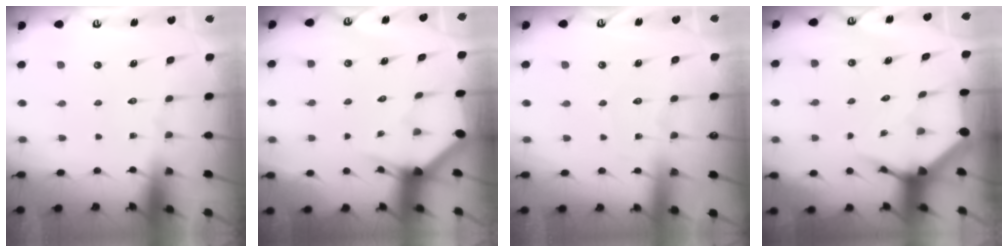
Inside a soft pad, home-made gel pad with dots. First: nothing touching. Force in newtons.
{"total": 3.1, "press": 3.1, "slide": 0.2}
{"total": 4.5, "press": 4.4, "slide": 0.7}
{"total": 3.8, "press": 3.8, "slide": 0.6}